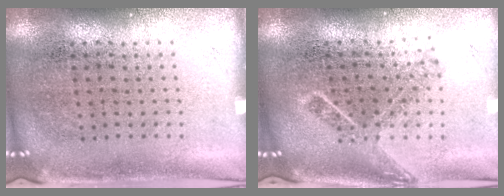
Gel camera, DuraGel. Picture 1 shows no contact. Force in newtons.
{"total": 1.8, "press": 1.3, "slide": 1.2}